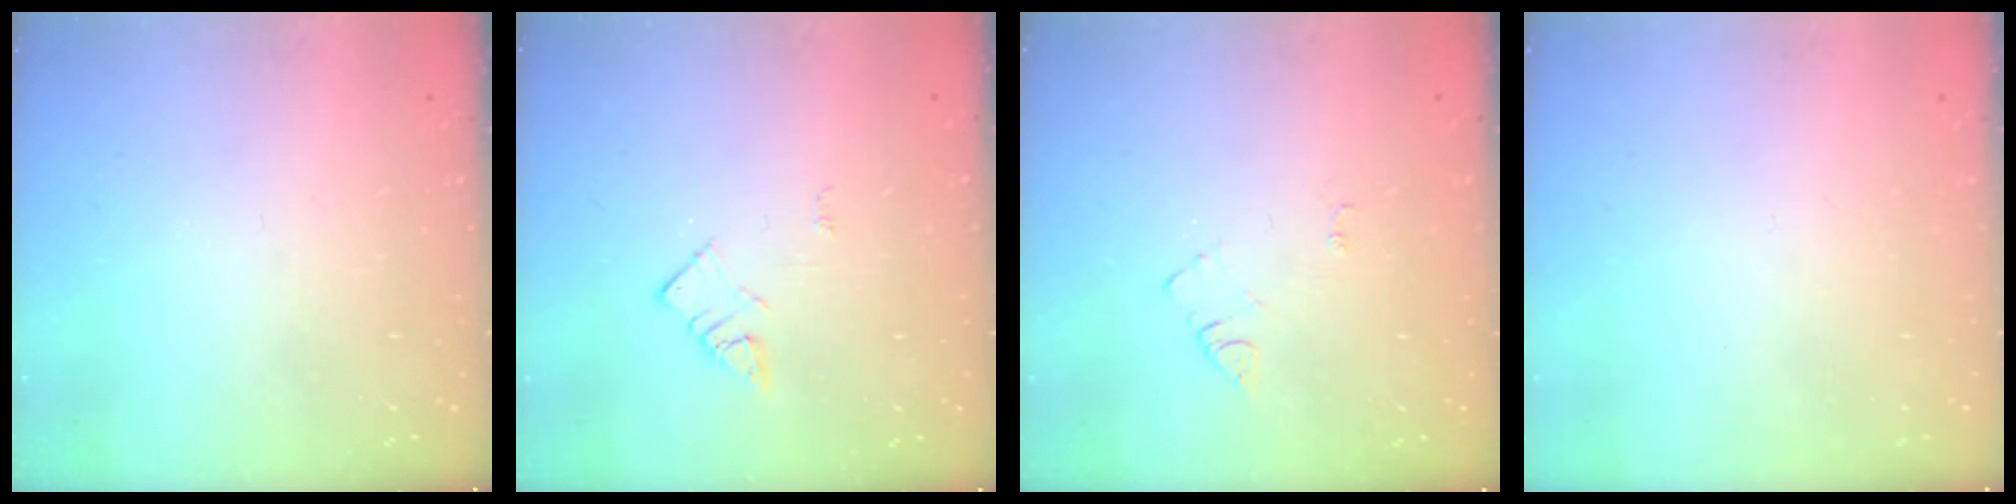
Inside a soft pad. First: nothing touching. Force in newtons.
{"total": 2.9, "press": 2.9, "slide": 0.2}
{"total": 4.1, "press": 4.1, "slide": 0.5}
{"total": 1.7, "press": 1.7, "slide": 0.2}